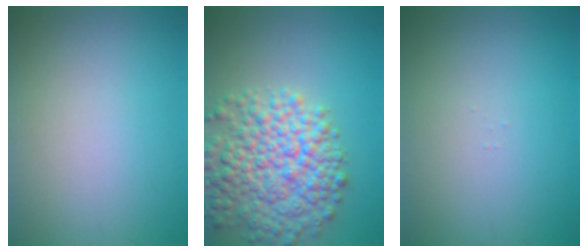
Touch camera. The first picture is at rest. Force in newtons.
{"total": 8.6, "press": 8.6, "slide": 0.4}
{"total": 0.0}